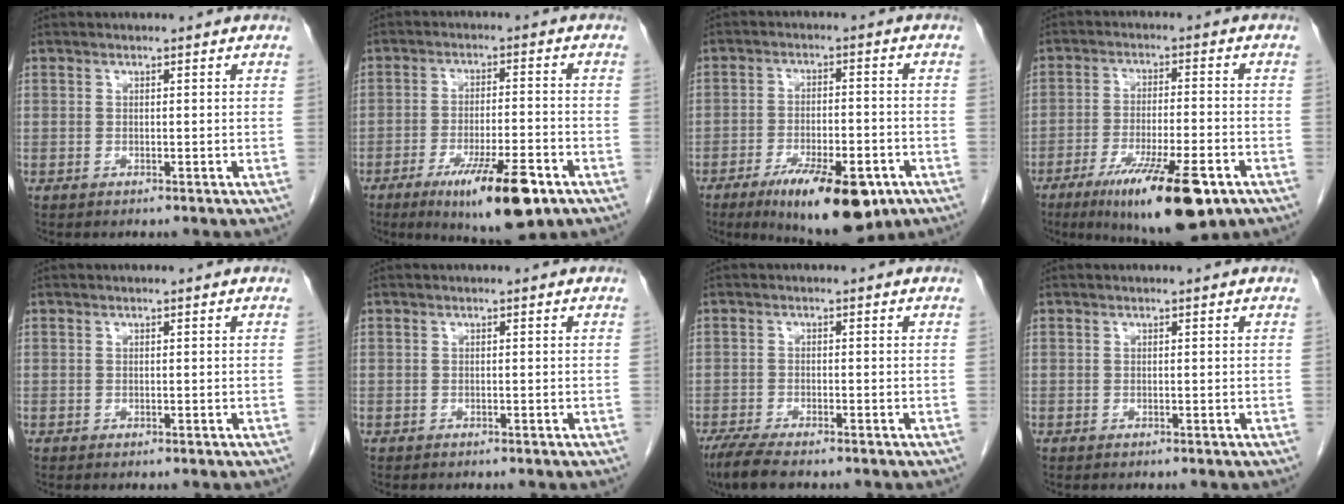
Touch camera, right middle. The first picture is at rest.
{"total": 11.9, "force": [-6.7, 1.8, 9.7], "torque": [-0.158, -0.022, -0.100]}
{"total": 13.2, "force": [-7.7, 4.0, 9.9], "torque": [-0.149, -0.014, -0.115]}
{"total": 14.3, "force": [-8.2, 2.3, 11.5], "torque": [-0.175, -0.028, -0.126]}
{"total": 0.0}
{"total": 0.0}
{"total": 5.1, "force": [-4.0, 0.9, 3.1], "torque": [-0.063, -0.015, -0.069]}
{"total": 0.0}